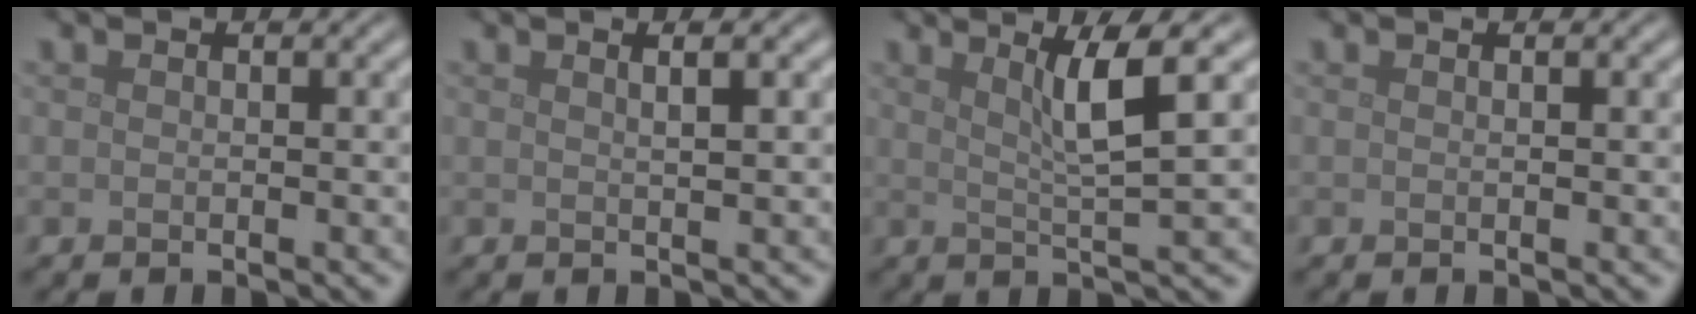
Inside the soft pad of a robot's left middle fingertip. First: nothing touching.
{"total": 1.8, "force": [0.7, 0.5, 1.5], "torque": [-0.016, 0.005, 0.002]}
{"total": 4.2, "force": [1.6, 0.5, 3.9], "torque": [-0.063, 0.001, 0.030]}
{"total": 0.0}